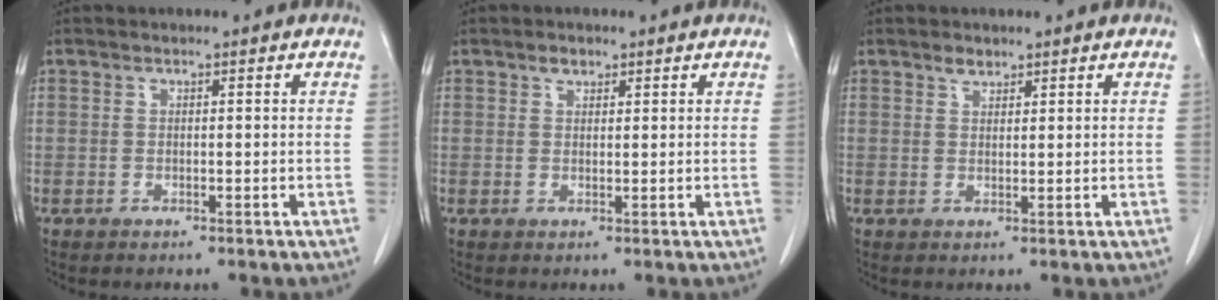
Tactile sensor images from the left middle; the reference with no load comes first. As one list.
[{"total": 1.4, "force": [1.0, 0.9, 0.6], "torque": [-0.012, 0.000, 0.015]}, {"total": 1.5, "force": [1.2, 0.7, 0.4], "torque": [-0.009, -0.003, 0.021]}]